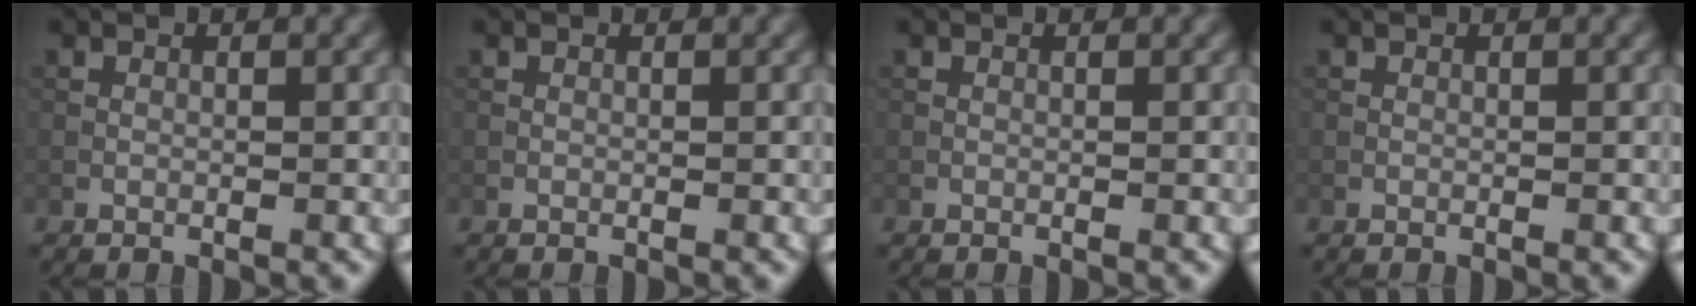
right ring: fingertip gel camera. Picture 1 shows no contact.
{"total": 0.0}
{"total": 0.0}
{"total": 0.0}